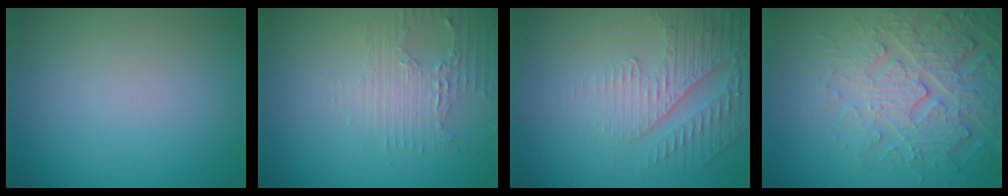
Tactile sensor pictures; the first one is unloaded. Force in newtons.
{"total": 3.5, "press": 2.6, "slide": 2.3}
{"total": 4.9, "press": 3.3, "slide": 3.7}
{"total": 4.8, "press": 4.7, "slide": 1.2}